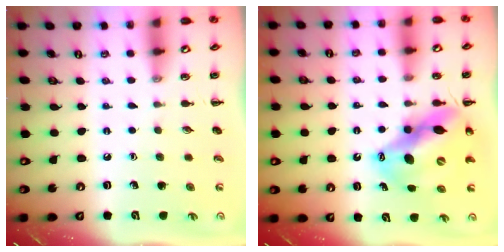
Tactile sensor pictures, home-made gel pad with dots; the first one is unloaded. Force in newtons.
{"total": 13.8, "press": 13.4, "slide": 3.4}